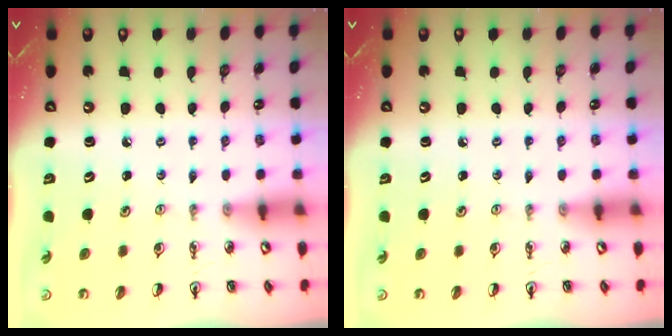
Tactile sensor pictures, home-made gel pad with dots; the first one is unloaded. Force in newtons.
{"total": 0.0}